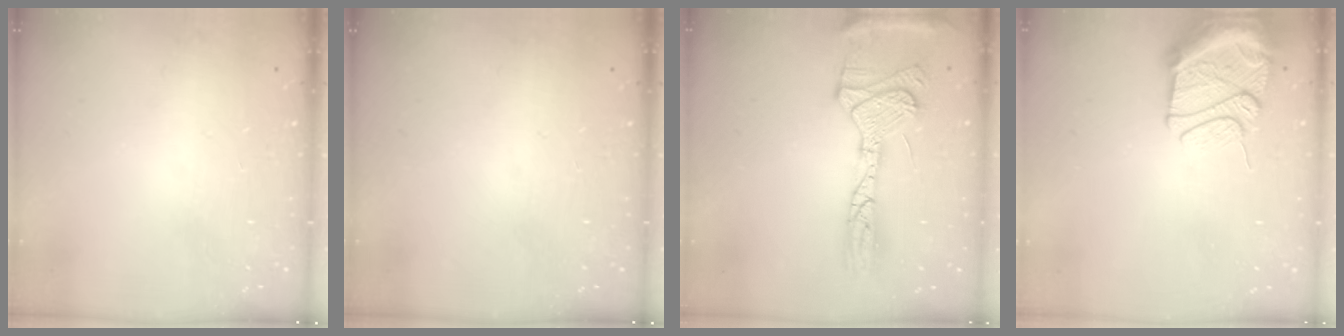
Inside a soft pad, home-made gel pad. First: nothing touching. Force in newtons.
{"total": 0.0}
{"total": 18.8, "press": 18.6, "slide": 2.7}
{"total": 14.4, "press": 14.3, "slide": 1.9}